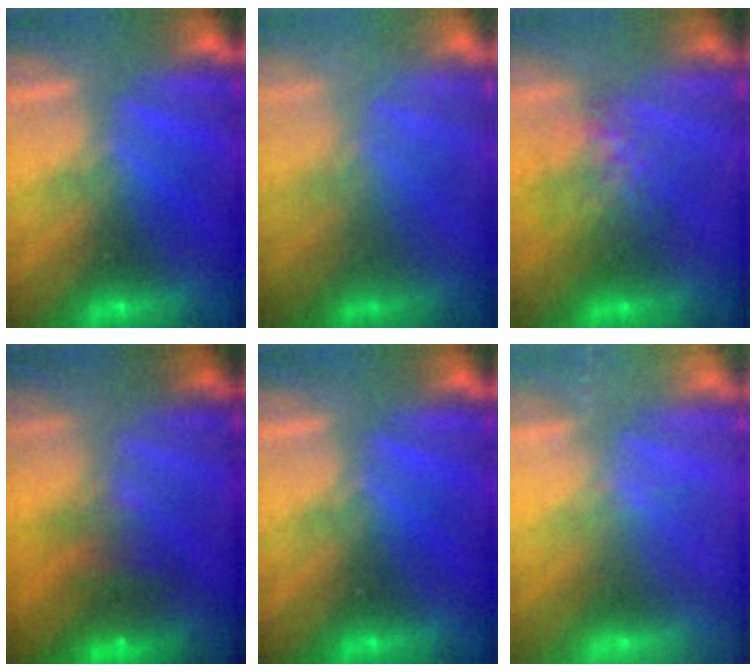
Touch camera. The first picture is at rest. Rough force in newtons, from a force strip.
{"total": 2.2}
{"total": 7.2}
{"total": 4.7}
{"total": 0.0}
{"total": 2.4}